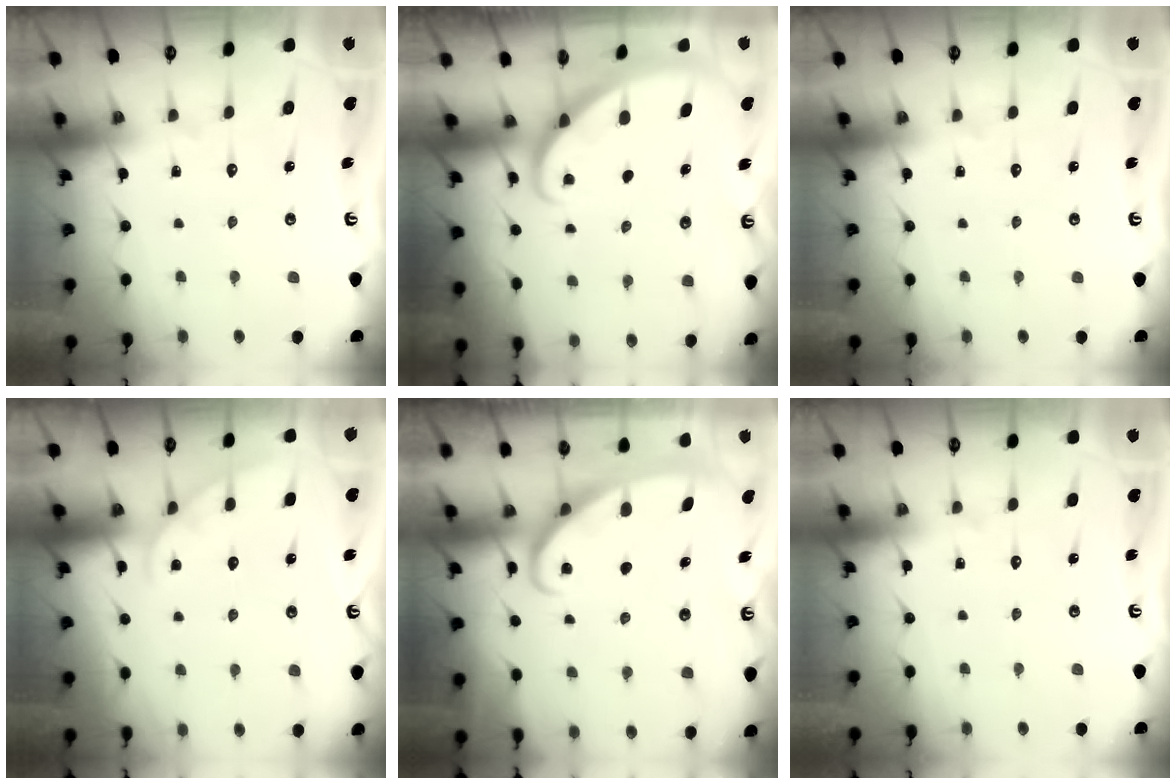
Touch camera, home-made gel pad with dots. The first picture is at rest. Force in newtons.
{"total": 1.8, "press": 1.8, "slide": 0.1}
{"total": 0.0}
{"total": 3.4, "press": 3.3, "slide": 0.4}
{"total": 2.8, "press": 2.8, "slide": 0.4}
{"total": 0.0}